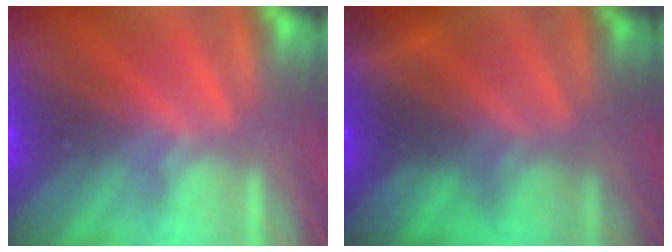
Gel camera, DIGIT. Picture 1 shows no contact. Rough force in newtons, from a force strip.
{"total": 6.0}